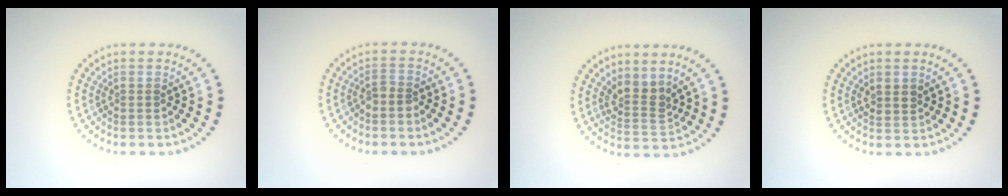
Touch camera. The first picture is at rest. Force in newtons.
{"total": 1.4, "press": 1.0, "slide": 0.9}
{"total": 2.5, "press": 1.9, "slide": 1.7}
{"total": 1.2, "press": 1.1, "slide": 0.5}